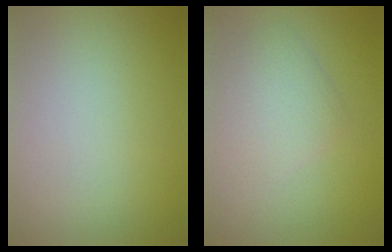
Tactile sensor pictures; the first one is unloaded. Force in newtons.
{"total": 2.8, "press": 2.8, "slide": 0.1}